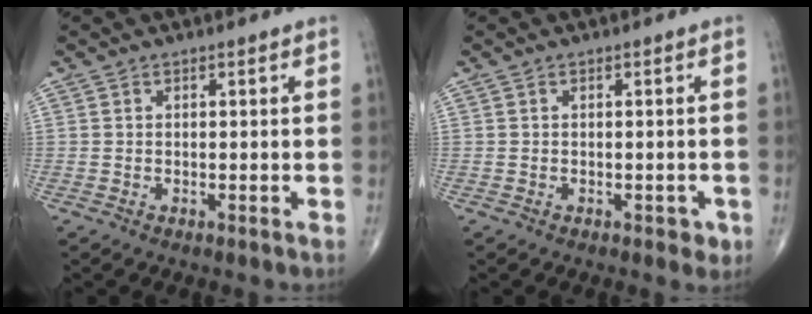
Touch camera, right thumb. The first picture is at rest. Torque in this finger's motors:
{"motor_torque": [-0.13, 0.00, -0.10, -0.08, -0.01]}